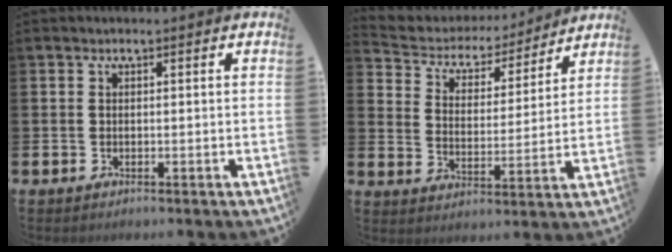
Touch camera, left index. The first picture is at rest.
{"total": 4.6, "force": [4.1, 2.2, 0.6], "torque": [-0.043, -0.034, 0.063]}